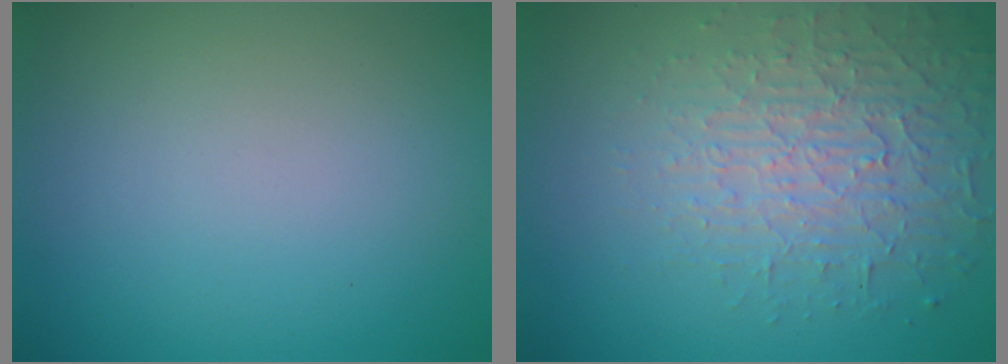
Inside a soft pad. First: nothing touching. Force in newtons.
{"total": 4.2, "press": 3.8, "slide": 1.7}